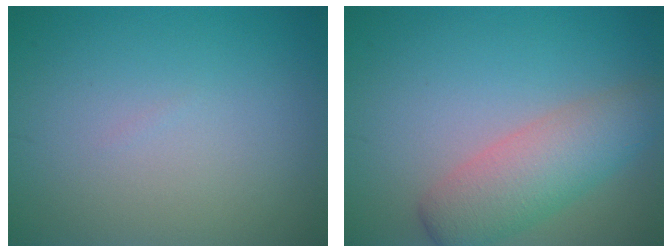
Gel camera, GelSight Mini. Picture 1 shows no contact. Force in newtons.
{"total": 5.1, "press": 5.1, "slide": 0.2}